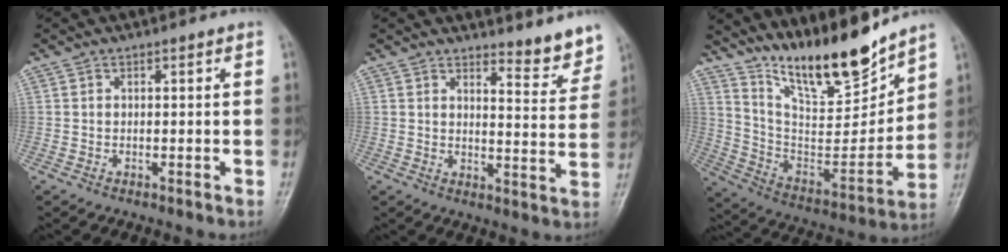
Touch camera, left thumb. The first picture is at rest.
{"total": 6.7, "force": [6.2, 1.3, 2.2], "torque": [-0.014, -0.064, 0.077]}
{"total": 17.9, "force": [15.0, 3.8, 9.0], "torque": [-0.111, -0.104, 0.275]}